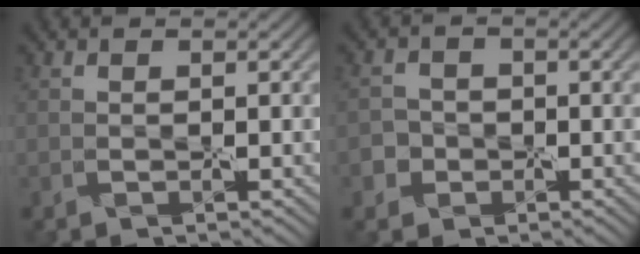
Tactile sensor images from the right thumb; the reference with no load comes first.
{"total": 2.4, "force": [-0.9, 2.1, -0.8], "torque": [0.035, -0.002, -0.028]}